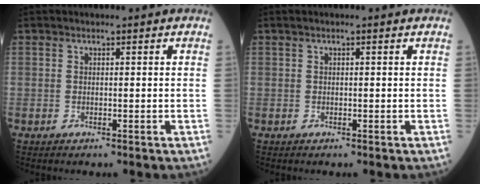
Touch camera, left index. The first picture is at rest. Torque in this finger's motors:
{"motor_torque": [-0.17, 0.17, 0.00, 0.00]}